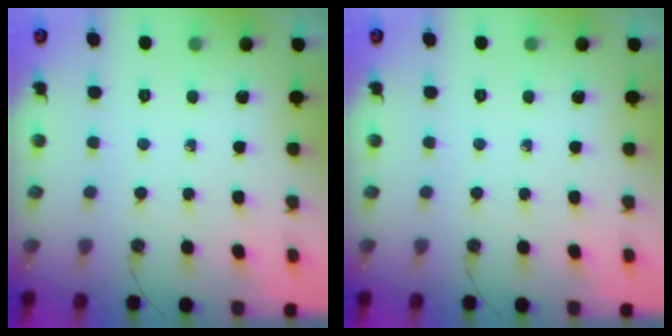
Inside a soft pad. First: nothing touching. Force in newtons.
{"total": 0.0}